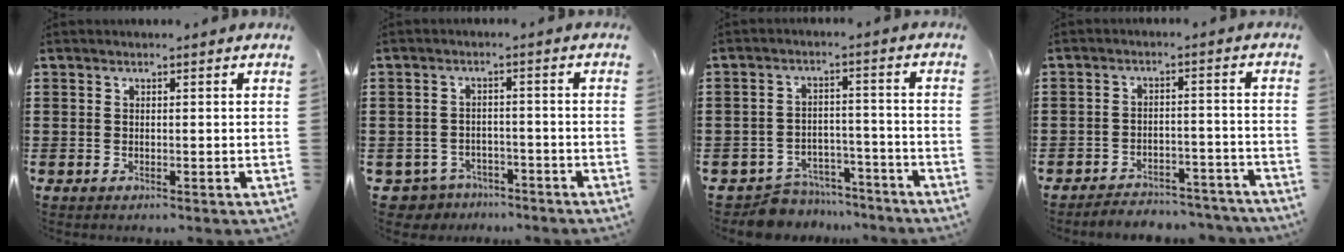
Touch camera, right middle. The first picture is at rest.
{"total": 3.3, "force": [-3.2, 1.0, 0.0], "torque": [-0.024, -0.004, -0.073]}
{"total": 5.8, "force": [-5.7, 1.1, 0.2], "torque": [-0.009, 0.017, -0.116]}
{"total": 4.0, "force": [-3.9, 0.4, 0.1], "torque": [-0.005, 0.006, -0.084]}